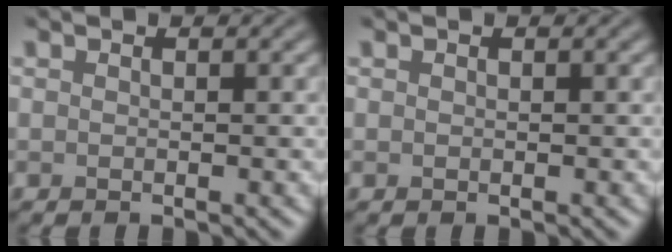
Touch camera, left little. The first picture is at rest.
{"total": 0.0}